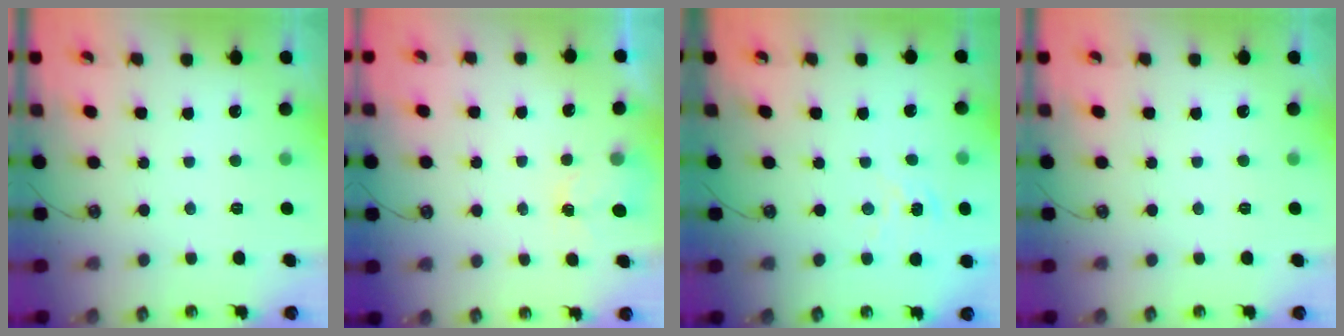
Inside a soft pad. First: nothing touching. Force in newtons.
{"total": 2.4, "press": 2.4, "slide": 0.3}
{"total": 1.9, "press": 1.9, "slide": 0.2}
{"total": 0.0}